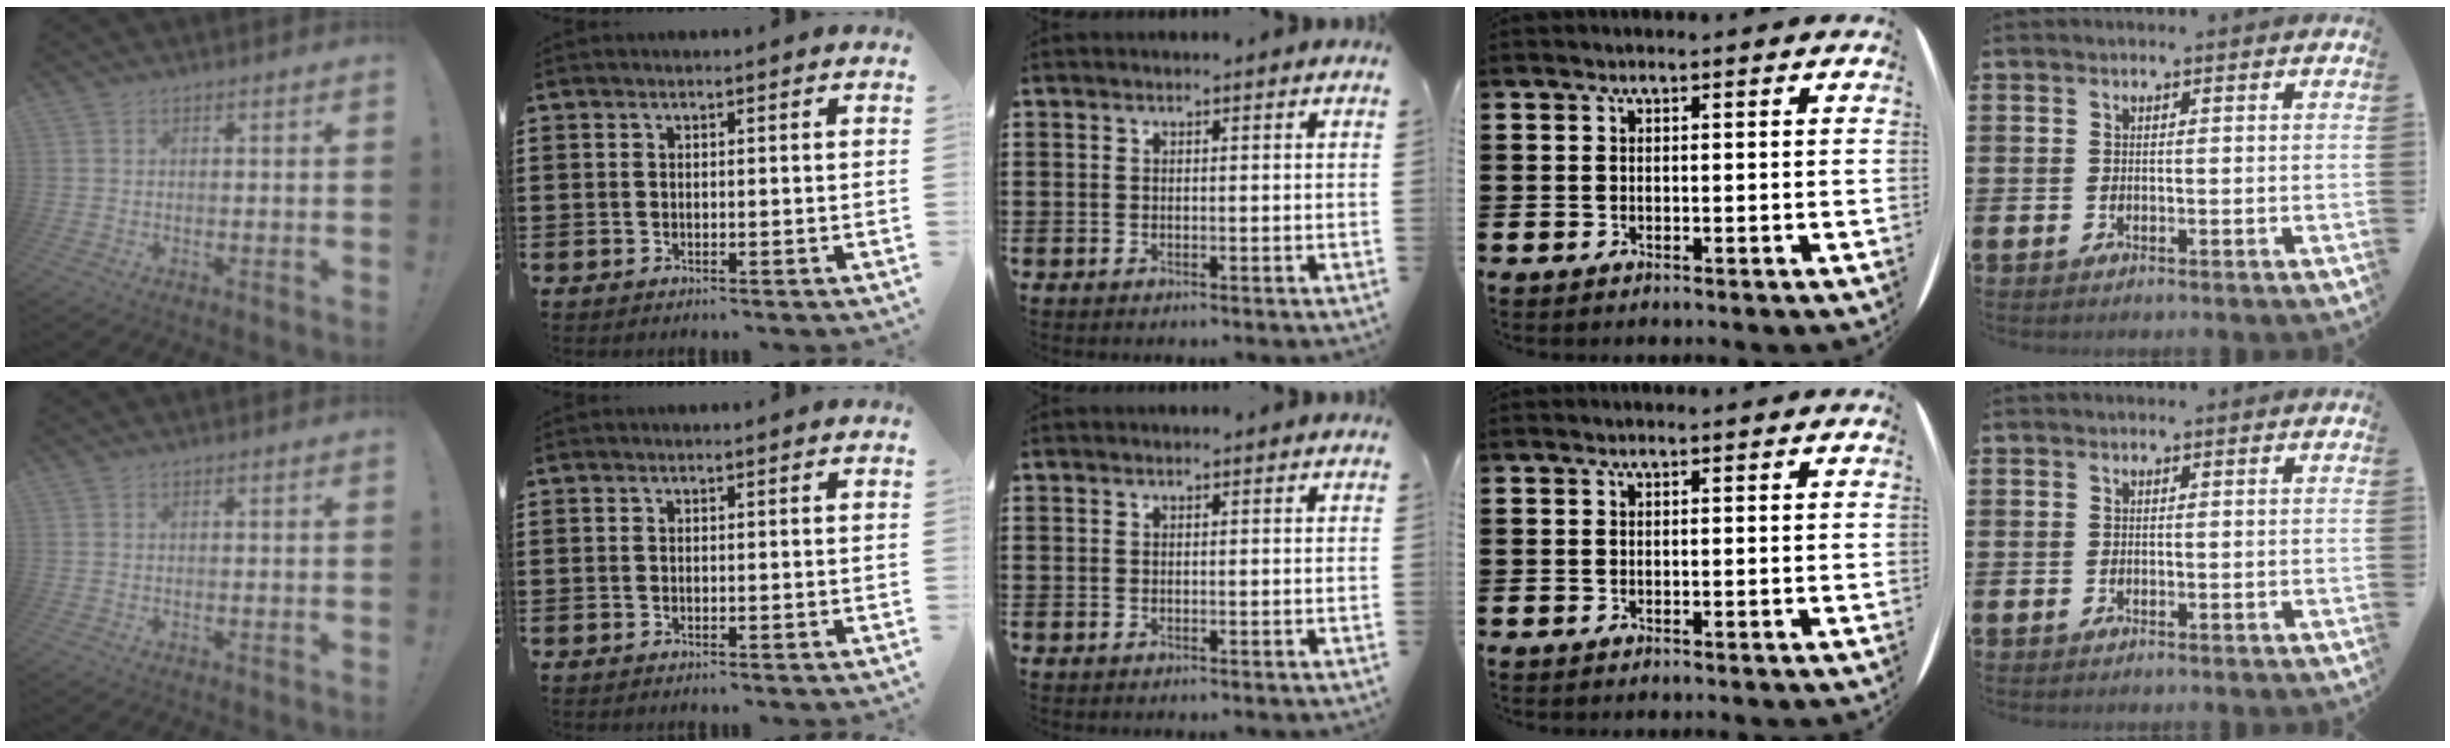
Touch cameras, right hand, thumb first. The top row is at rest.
{}